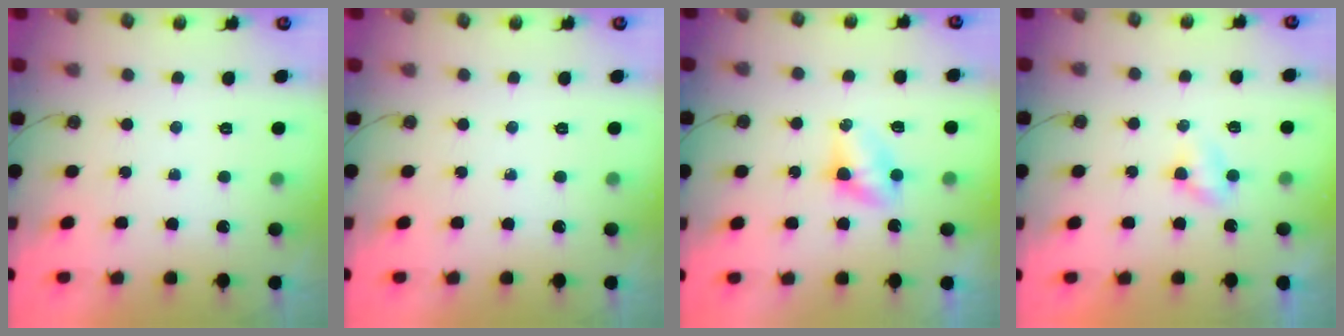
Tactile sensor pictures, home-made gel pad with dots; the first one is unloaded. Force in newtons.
{"total": 0.0}
{"total": 4.0, "press": 4.0, "slide": 0.4}
{"total": 2.8, "press": 2.8, "slide": 0.3}